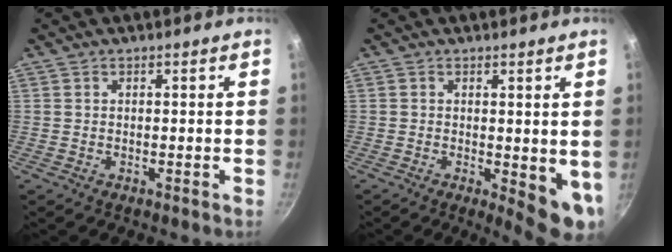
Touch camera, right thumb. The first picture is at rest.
{"total": 7.3, "force": [-0.1, 2.9, 6.7], "torque": [-0.077, -0.015, 0.003]}